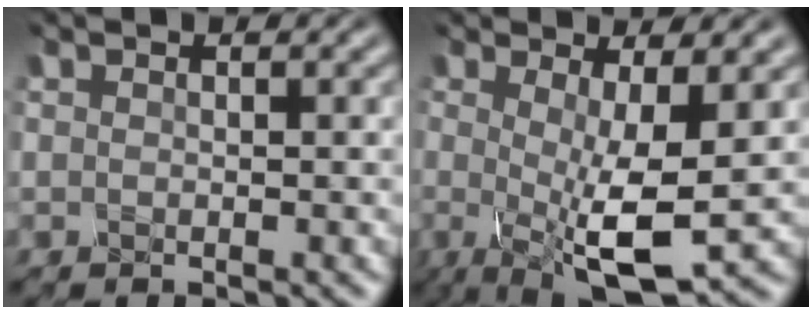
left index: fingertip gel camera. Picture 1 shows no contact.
{"total": 7.6, "force": [-0.8, 2.1, 7.3], "torque": [-0.119, -0.011, -0.016]}